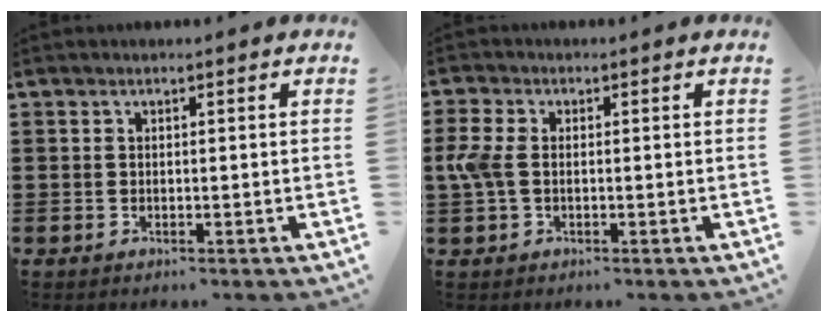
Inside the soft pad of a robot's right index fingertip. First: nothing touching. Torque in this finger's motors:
{"motor_torque": [0.80, -0.23, 0.43, 0.12]}